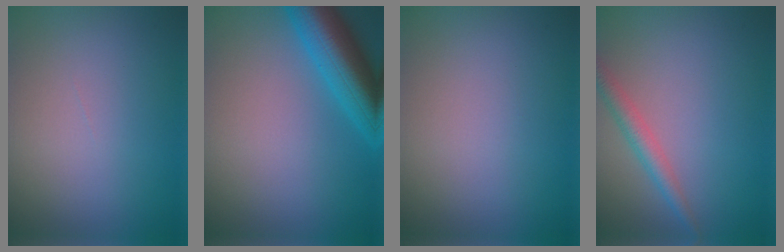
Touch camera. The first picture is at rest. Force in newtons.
{"total": 7.5, "press": 7.5, "slide": 0.4}
{"total": 0.0}
{"total": 2.4, "press": 2.4, "slide": 0.1}